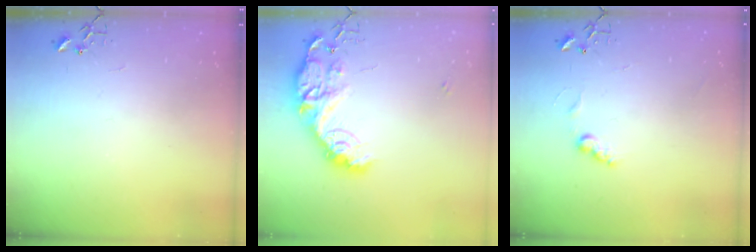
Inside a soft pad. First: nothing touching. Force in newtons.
{"total": 16.9, "press": 16.9, "slide": 0.5}
{"total": 6.1, "press": 6.1, "slide": 0.3}